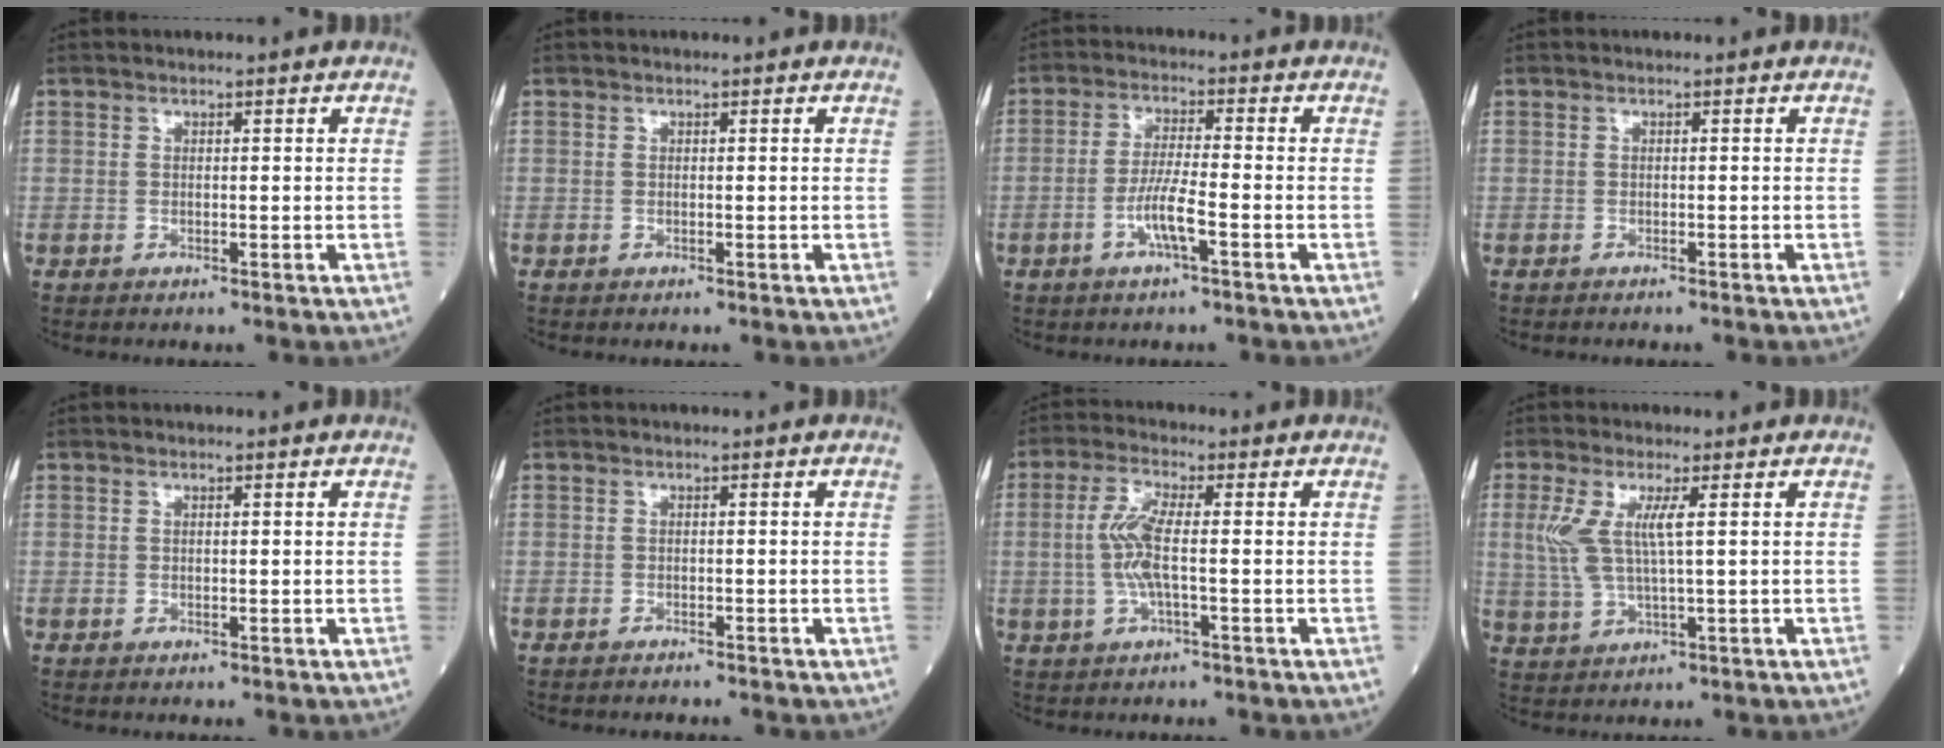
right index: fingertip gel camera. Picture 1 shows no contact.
{"total": 0.0}
{"total": 5.4, "force": [-2.1, 0.1, 5.0], "torque": [-0.101, -0.001, -0.044]}
{"total": 1.3, "force": [-1.2, 0.2, 0.4], "torque": [-0.008, -0.002, -0.016]}
{"total": 0.0}
{"total": 2.2, "force": [-2.0, 0.6, 0.5], "torque": [-0.012, -0.003, -0.024]}
{"total": 5.8, "force": [-0.3, 0.7, 5.8], "torque": [-0.130, 0.001, -0.010]}
{"total": 6.2, "force": [1.4, 1.0, 6.0], "torque": [-0.148, 0.001, 0.031]}